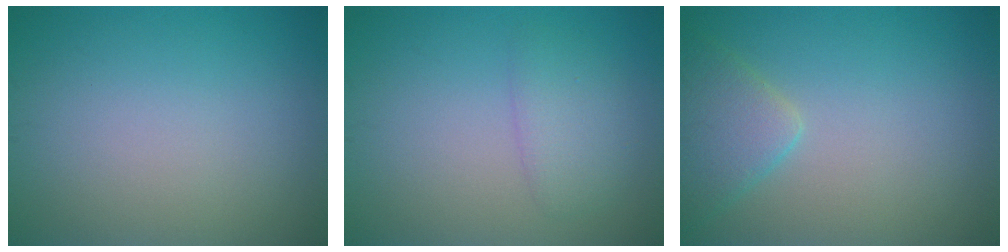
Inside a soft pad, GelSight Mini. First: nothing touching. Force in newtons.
{"total": 2.2, "press": 2.2, "slide": 0.2}
{"total": 3.3, "press": 3.3, "slide": 0.3}